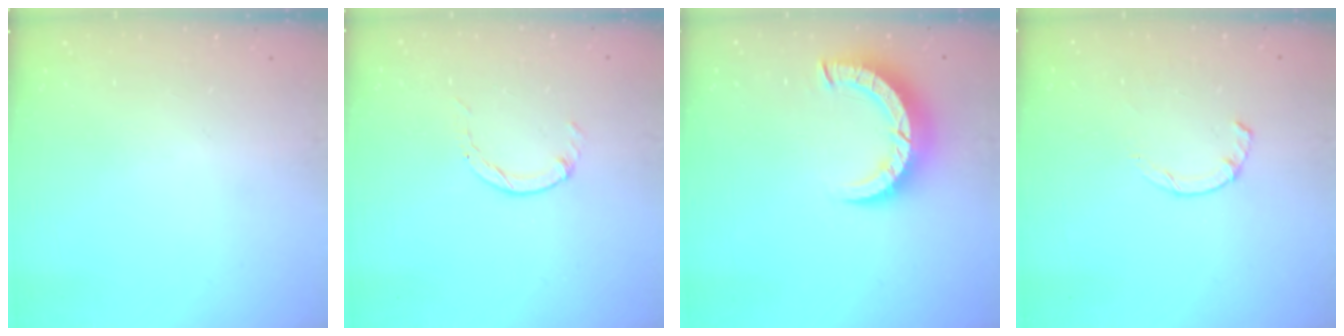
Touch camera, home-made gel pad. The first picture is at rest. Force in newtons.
{"total": 0.0}
{"total": 6.7, "press": 6.7, "slide": 0.7}
{"total": 1.9, "press": 1.9, "slide": 0.3}